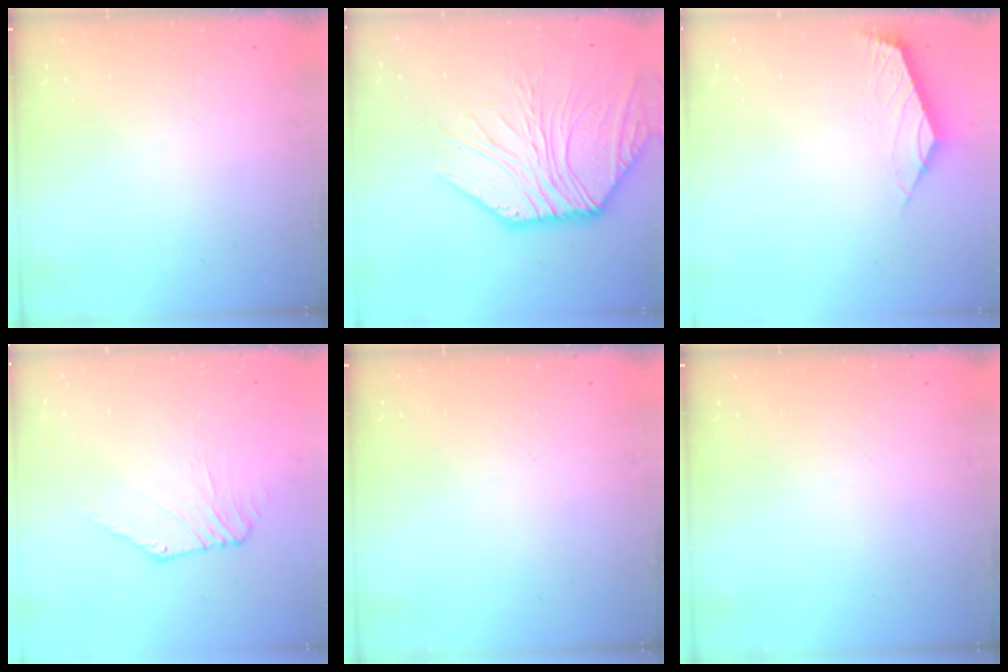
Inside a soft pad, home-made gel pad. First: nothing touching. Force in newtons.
{"total": 10.6, "press": 10.5, "slide": 1.3}
{"total": 2.5, "press": 2.4, "slide": 0.7}
{"total": 1.1, "press": 1.1, "slide": 0.3}
{"total": 0.0}
{"total": 0.0}